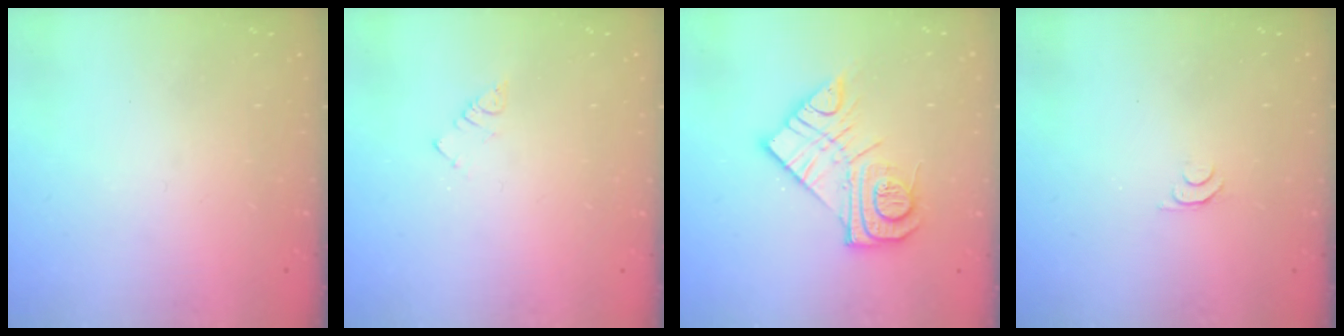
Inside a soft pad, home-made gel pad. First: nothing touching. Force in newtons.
{"total": 2.3, "press": 2.3, "slide": 0.4}
{"total": 14.1, "press": 14.1, "slide": 1.0}
{"total": 4.6, "press": 4.5, "slide": 0.7}